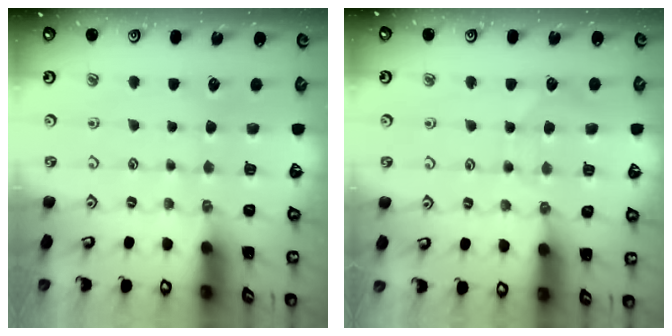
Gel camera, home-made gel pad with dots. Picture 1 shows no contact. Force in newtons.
{"total": 5.7, "press": 5.7, "slide": 0.6}